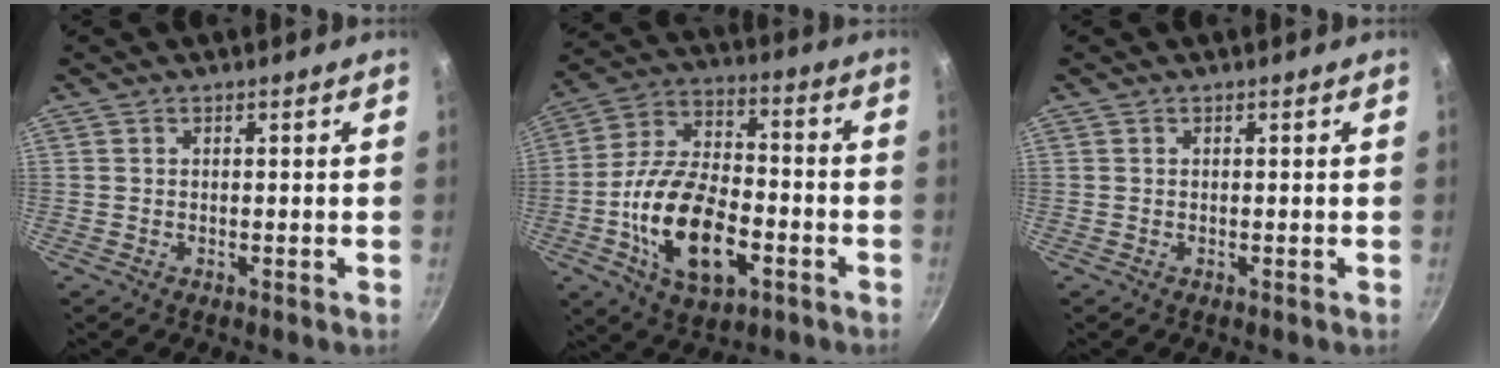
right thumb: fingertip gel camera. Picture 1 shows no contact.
{"total": 19.1, "force": [-5.8, 10.3, 15.0], "torque": [-0.261, 0.031, -0.104]}
{"total": 0.0}